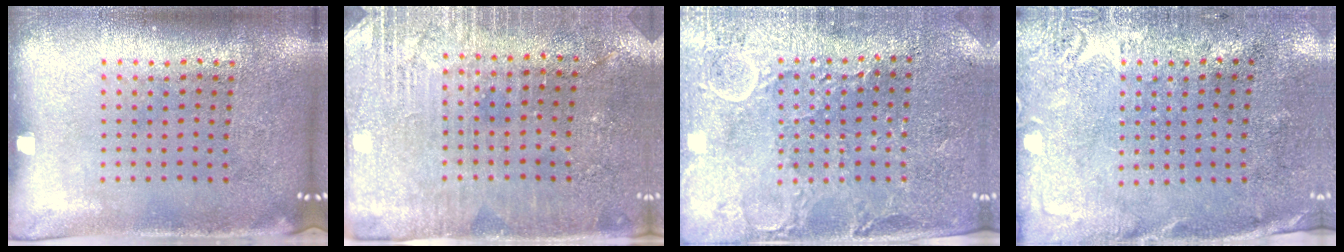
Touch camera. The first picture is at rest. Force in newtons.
{"total": 2.9, "press": 2.8, "slide": 0.6}
{"total": 2.9, "press": 2.8, "slide": 0.4}
{"total": 2.8, "press": 2.3, "slide": 1.6}